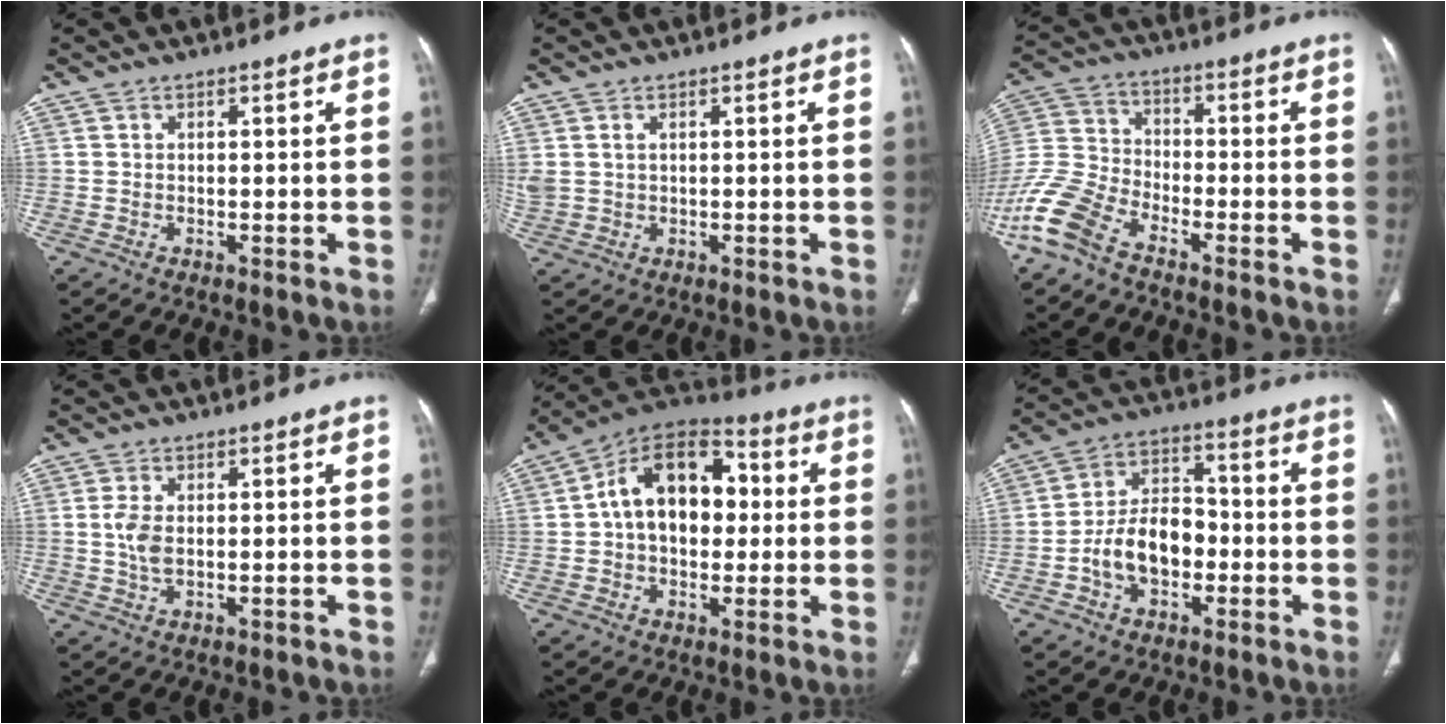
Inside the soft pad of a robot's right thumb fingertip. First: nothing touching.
{"total": 3.3, "force": [0.7, 2.4, 2.2], "torque": [-0.065, 0.009, 0.019]}
{"total": 11.3, "force": [-8.2, 5.0, 6.0], "torque": [-0.135, 0.034, -0.173]}
{"total": 3.9, "force": [0.0, 2.1, 3.3], "torque": [-0.072, 0.000, -0.001]}
{"total": 16.8, "force": [1.7, 11.1, 12.5], "torque": [-0.161, 0.035, 0.017]}
{"total": 11.6, "force": [-3.0, 7.7, 8.2], "torque": [-0.124, 0.040, -0.057]}